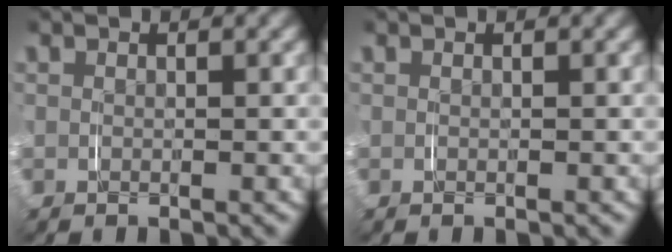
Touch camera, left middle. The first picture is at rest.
{"total": 0.0}